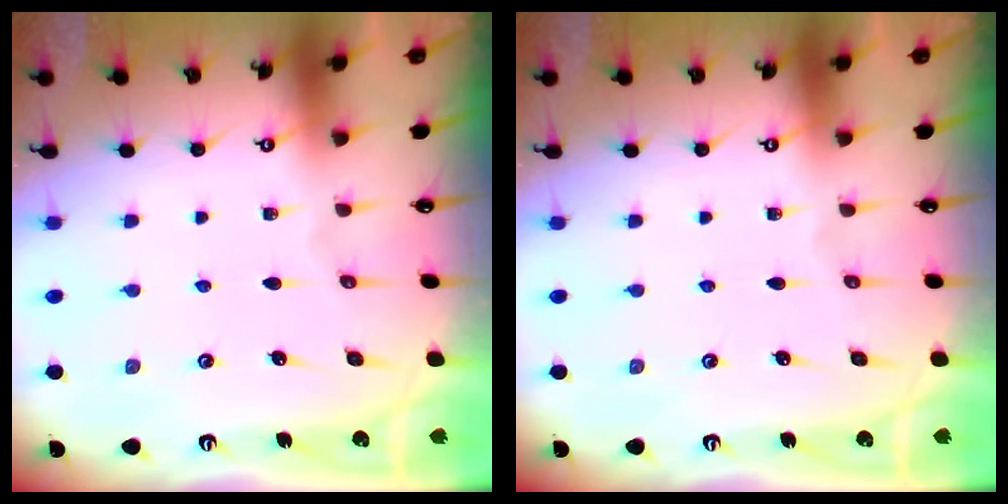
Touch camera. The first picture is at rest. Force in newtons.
{"total": 0.0}